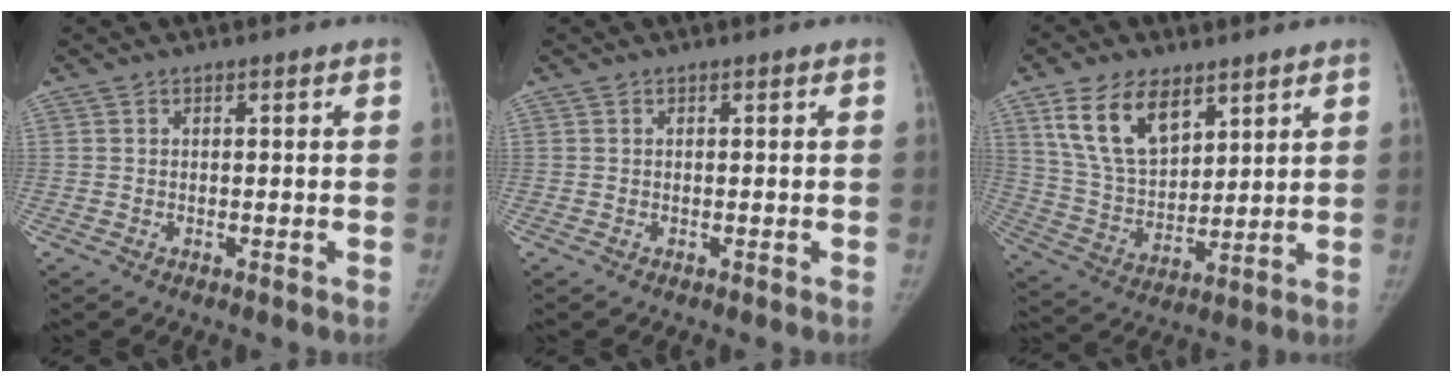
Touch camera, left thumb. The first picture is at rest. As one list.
[{"total": 0.0}, {"total": 14.2, "force": [7.9, 7.7, 9.0], "torque": [-0.141, -0.033, 0.164]}]